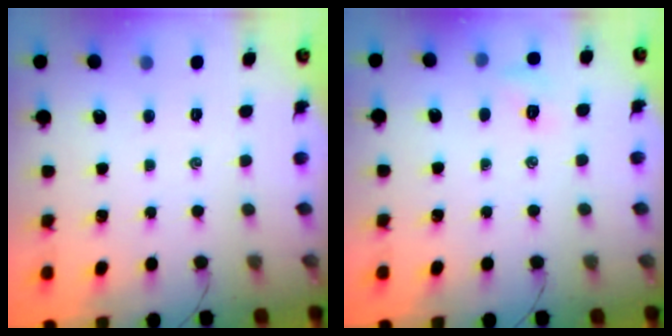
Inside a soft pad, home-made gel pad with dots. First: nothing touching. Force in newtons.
{"total": 5.1, "press": 4.8, "slide": 1.5}